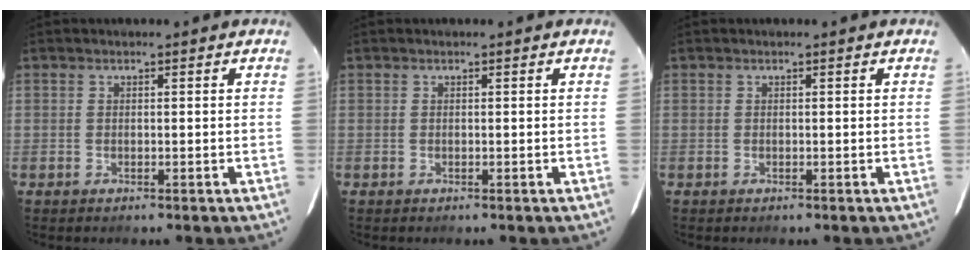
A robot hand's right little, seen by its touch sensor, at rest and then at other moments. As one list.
[{"total": 0.0}, {"total": 0.0}]